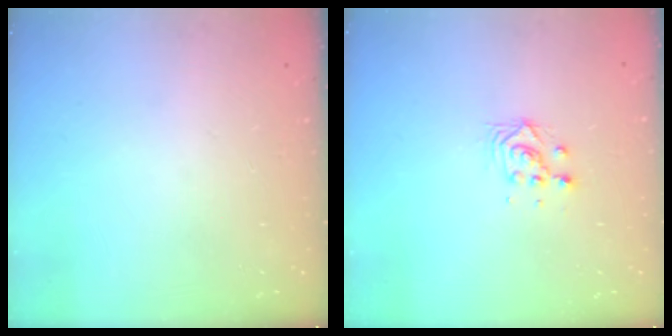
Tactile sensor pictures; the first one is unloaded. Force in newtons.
{"total": 3.7, "press": 3.7, "slide": 0.2}